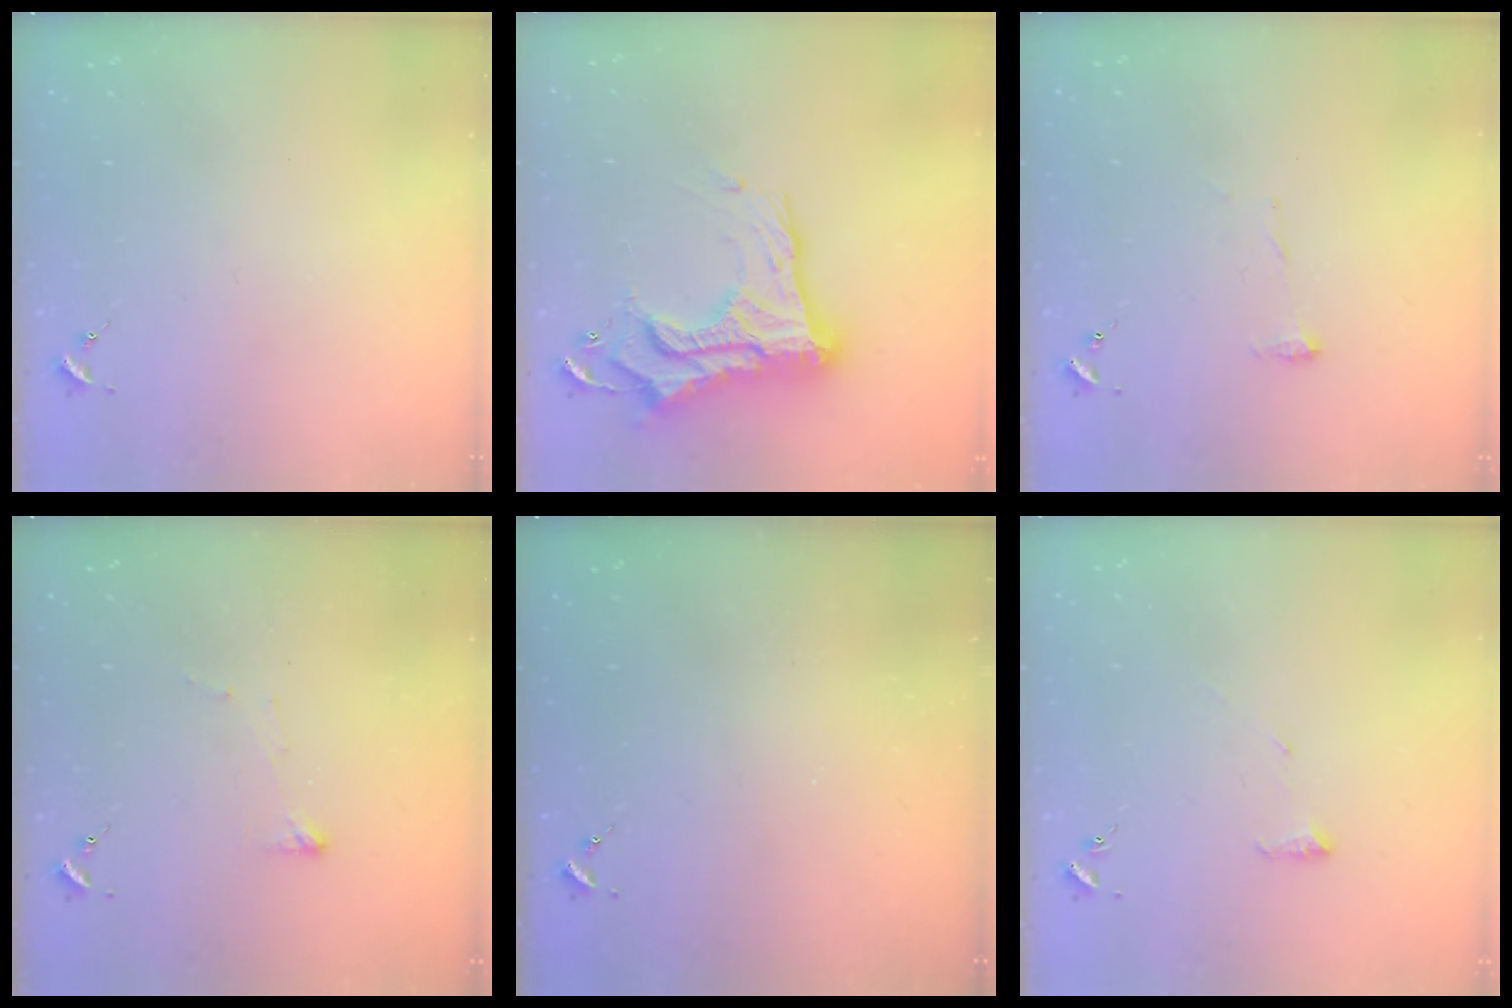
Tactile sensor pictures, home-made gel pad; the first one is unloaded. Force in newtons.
{"total": 24.9, "press": 24.8, "slide": 1.8}
{"total": 7.6, "press": 7.6, "slide": 0.2}
{"total": 4.1, "press": 4.0, "slide": 0.5}
{"total": 0.0}
{"total": 6.2, "press": 6.1, "slide": 0.9}